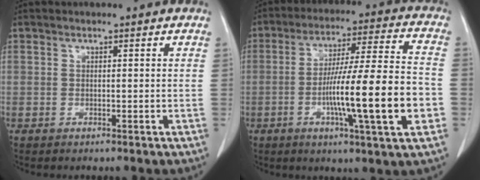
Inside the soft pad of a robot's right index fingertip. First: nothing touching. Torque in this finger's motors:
{"motor_torque": [1.95, -0.19, 1.05, 0.13]}